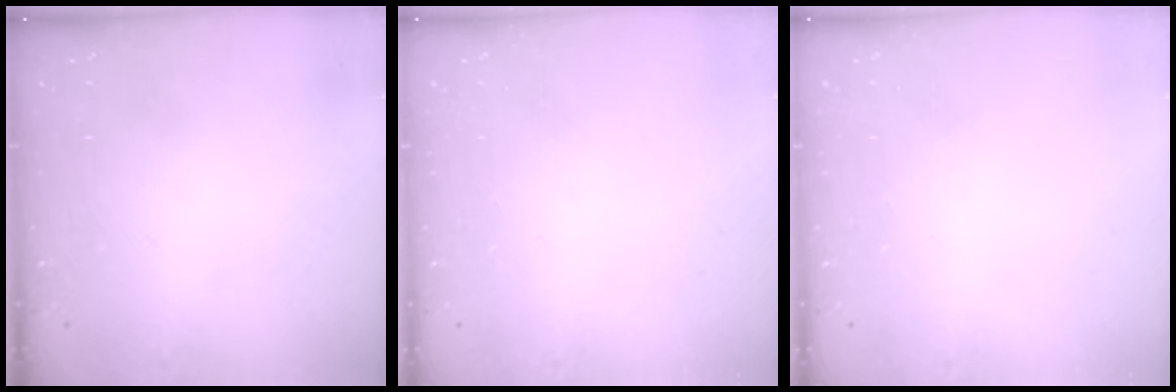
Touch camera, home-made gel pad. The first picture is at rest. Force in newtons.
{"total": 0.0}
{"total": 0.0}